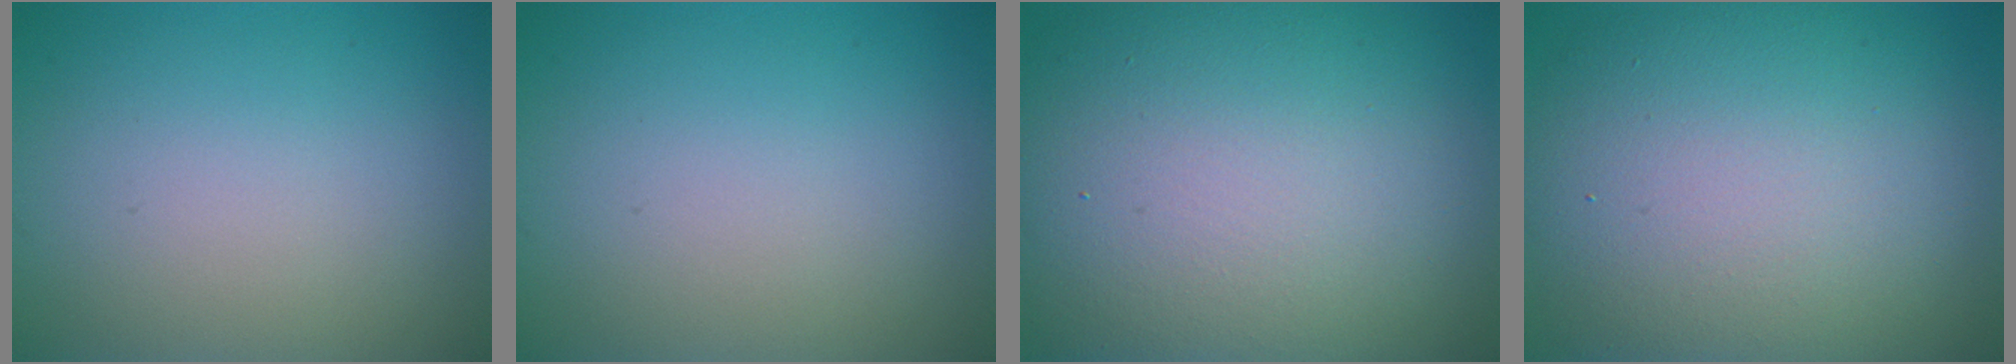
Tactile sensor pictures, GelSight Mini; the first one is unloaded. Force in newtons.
{"total": 0.0}
{"total": 16.3, "press": 16.2, "slide": 1.4}
{"total": 14.7, "press": 14.6, "slide": 0.7}